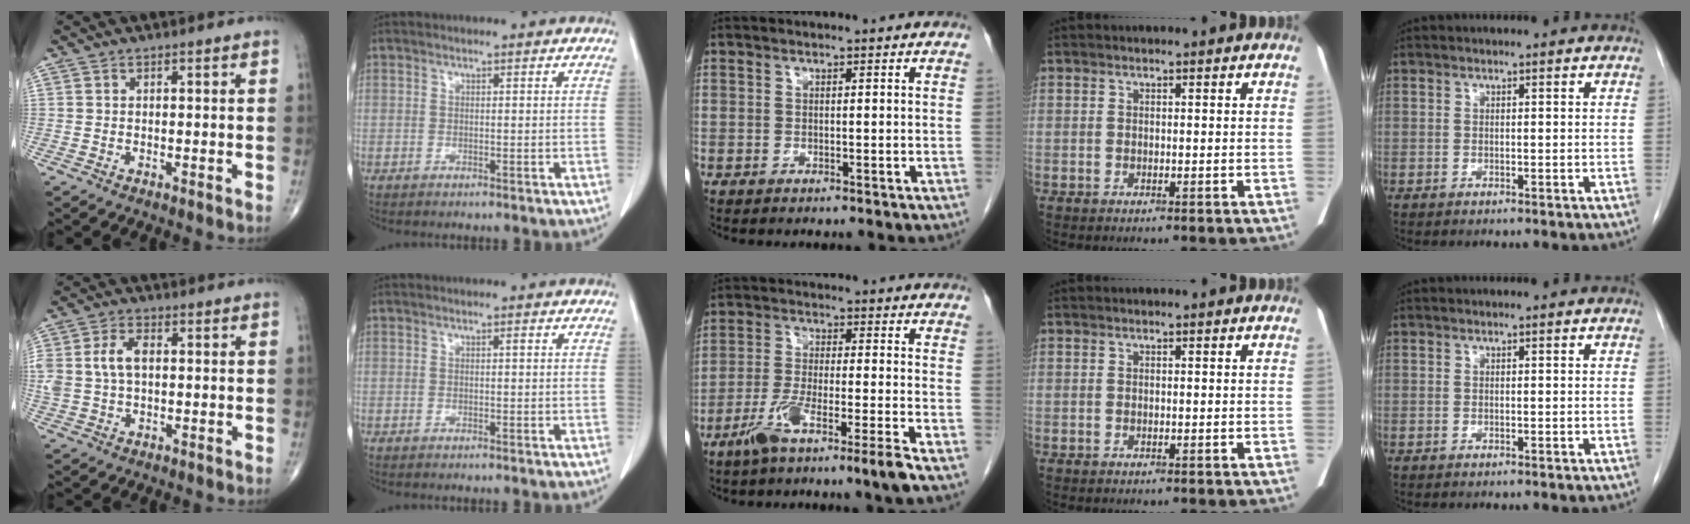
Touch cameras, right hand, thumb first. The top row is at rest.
{"thumb": {"total": 6.5, "force": [0.7, 4.0, 5.1], "torque": [-0.116, 0.017, 0.016]}, "middle": {"total": 7.7, "force": [-5.1, -0.7, 5.7], "torque": [-0.105, -0.012, -0.098]}}